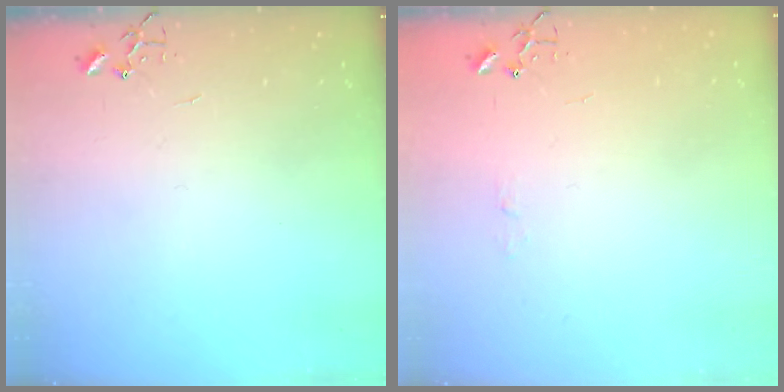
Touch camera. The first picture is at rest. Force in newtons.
{"total": 3.6, "press": 3.6, "slide": 0.4}